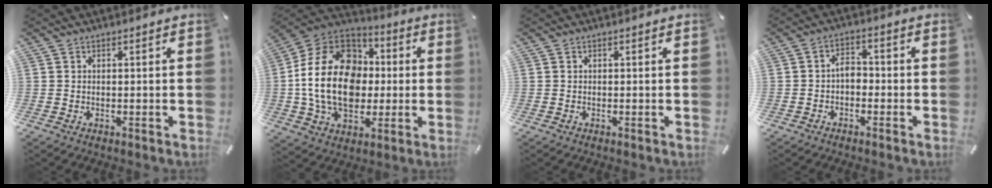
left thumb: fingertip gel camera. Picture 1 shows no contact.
{"total": 21.6, "force": [-1.2, 16.5, 13.9], "torque": [-0.295, 0.015, -0.020]}
{"total": 0.0}
{"total": 3.5, "force": [-1.4, 2.4, 2.1], "torque": [-0.040, 0.018, -0.027]}